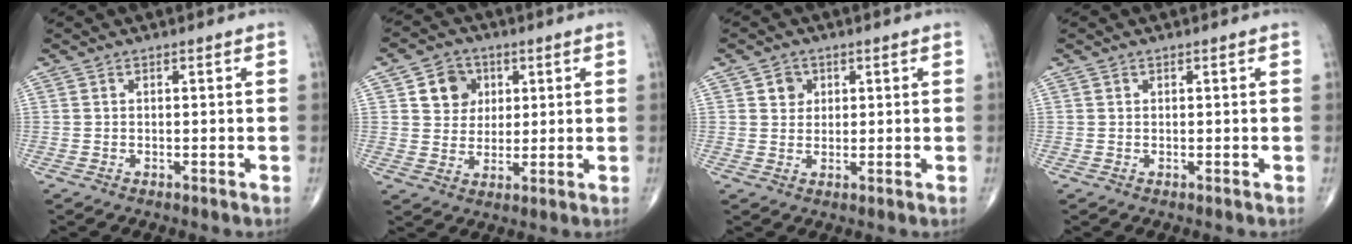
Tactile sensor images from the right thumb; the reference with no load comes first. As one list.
[{"total": 7.2, "force": [2.5, 6.2, 2.7], "torque": [-0.011, -0.006, 0.042]}, {"total": 2.9, "force": [1.2, 2.5, 0.9], "torque": [0.001, -0.005, 0.017]}, {"total": 0.0}]